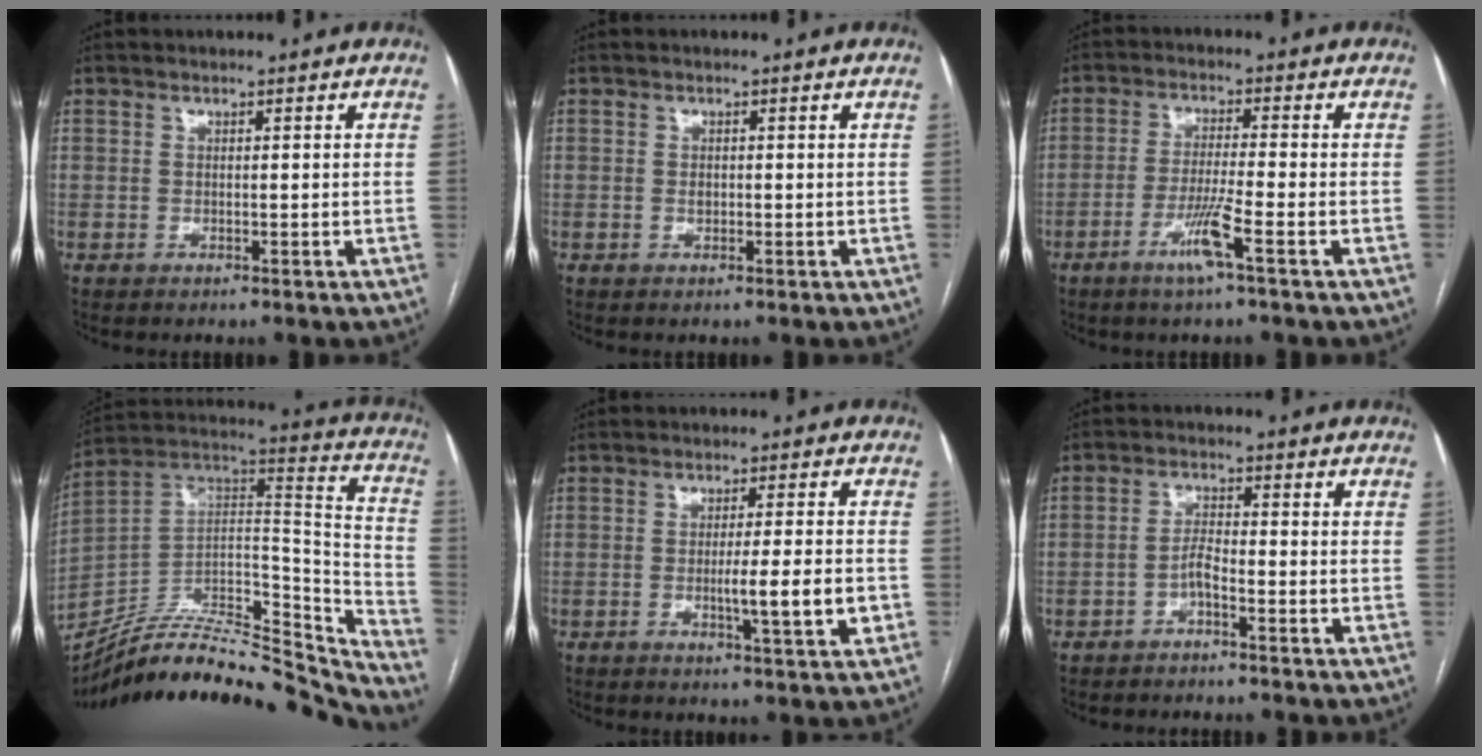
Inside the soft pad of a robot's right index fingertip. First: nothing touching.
{"total": 0.8, "force": [-0.1, 0.6, 0.5], "torque": [-0.007, 0.002, -0.003]}
{"total": 5.9, "force": [-3.0, -0.8, 5.0], "torque": [-0.099, -0.013, -0.060]}
{"total": 33.8, "force": [-30.8, 7.1, 12.1], "torque": [-0.151, 0.009, -0.453]}
{"total": 6.4, "force": [-1.5, 0.0, 6.2], "torque": [-0.097, -0.008, -0.021]}
{"total": 2.4, "force": [-1.6, 0.6, 1.7], "torque": [-0.031, 0.005, -0.030]}